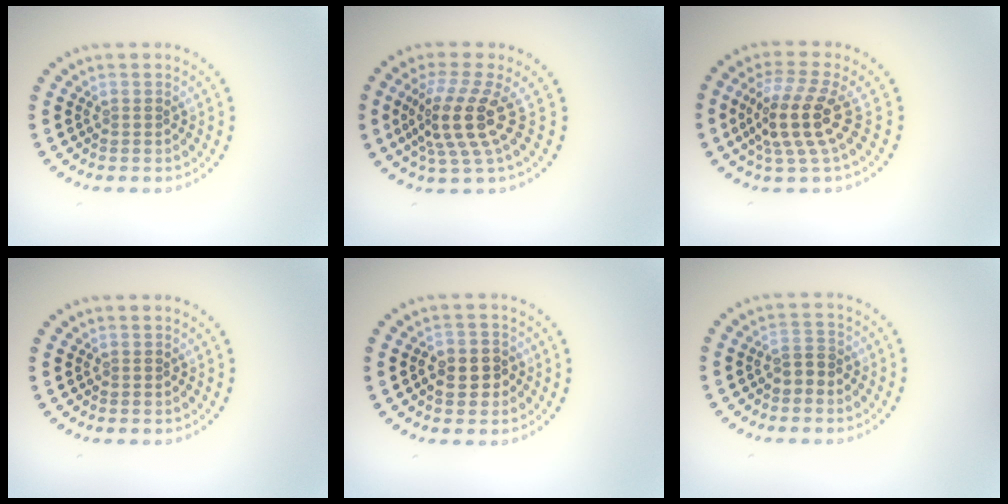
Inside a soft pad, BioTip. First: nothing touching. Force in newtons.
{"total": 4.6, "press": 3.4, "slide": 3.0}
{"total": 4.6, "press": 3.8, "slide": 2.5}
{"total": 0.0}
{"total": 2.8, "press": 2.7, "slide": 0.6}
{"total": 1.9, "press": 1.8, "slide": 0.6}